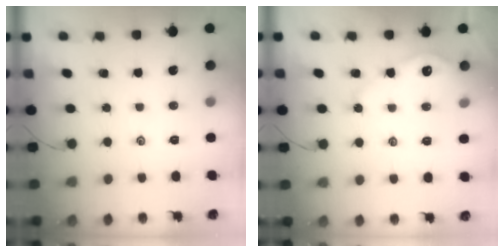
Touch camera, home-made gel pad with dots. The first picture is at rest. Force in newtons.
{"total": 4.6, "press": 4.6, "slide": 0.4}